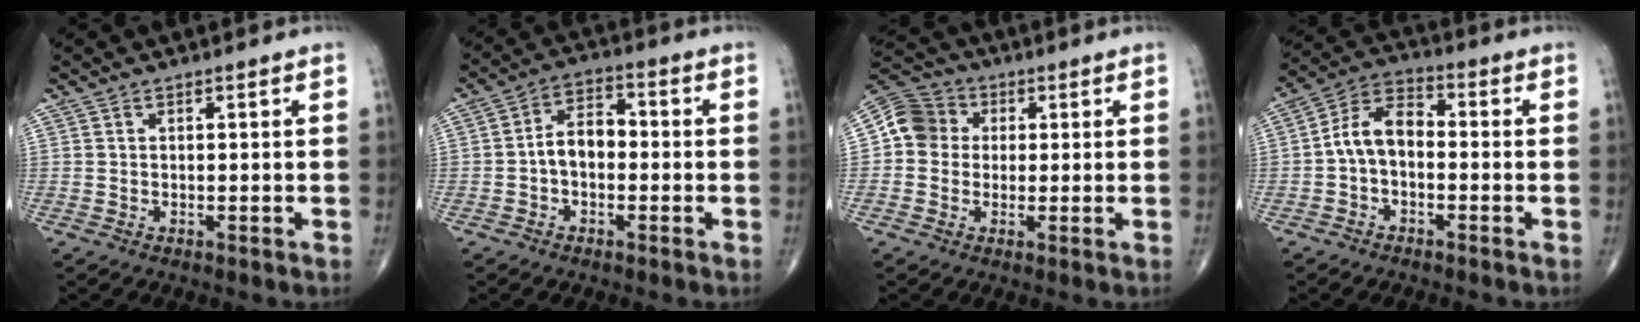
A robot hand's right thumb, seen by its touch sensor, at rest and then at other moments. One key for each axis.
{"total": 6.7, "fx": -1.0, "fy": 4.3, "fz": 5.0, "tx": -0.071, "ty": 0.028, "tz": -0.029}
{"total": 8.1, "fx": 0.7, "fy": 7.5, "fz": 3.1, "tx": -0.039, "ty": 0.020, "tz": -0.001}
{"total": 8.0, "fx": -1.1, "fy": 5.1, "fz": 6.1, "tx": -0.103, "ty": 0.033, "tz": -0.036}